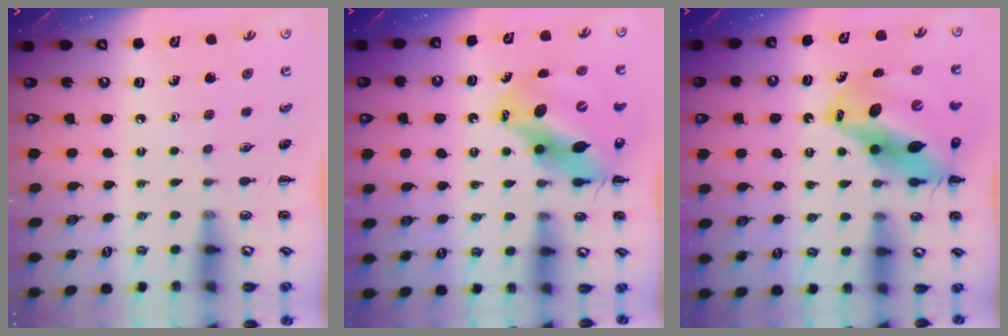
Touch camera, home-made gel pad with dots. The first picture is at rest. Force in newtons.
{"total": 14.8, "press": 14.3, "slide": 3.9}
{"total": 16.4, "press": 15.7, "slide": 4.8}